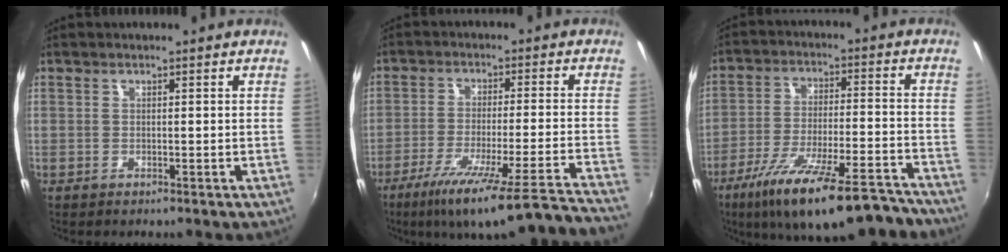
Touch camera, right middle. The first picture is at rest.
{"total": 23.4, "force": [-19.9, -1.8, 12.2], "torque": [-0.184, -0.076, -0.301]}
{"total": 21.8, "force": [-16.9, 5.1, 12.7], "torque": [-0.220, -0.037, -0.250]}